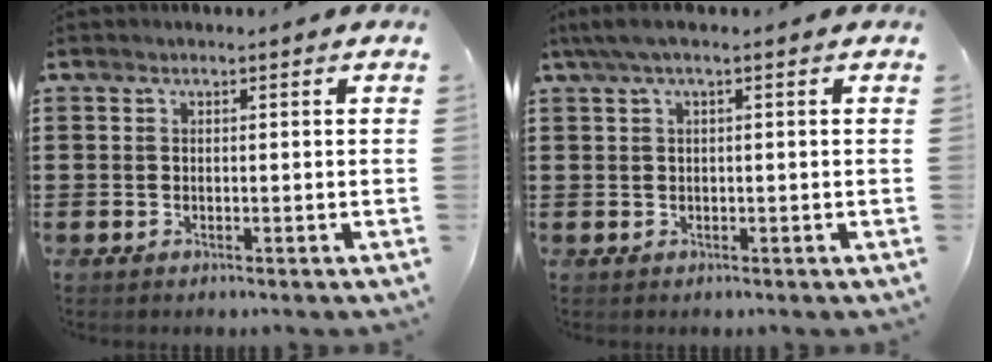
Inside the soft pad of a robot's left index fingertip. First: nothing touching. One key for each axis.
{"total": 2.0, "fx": -0.1, "fy": 0.2, "fz": 2.0, "tx": -0.041, "ty": -0.004, "tz": -0.005}